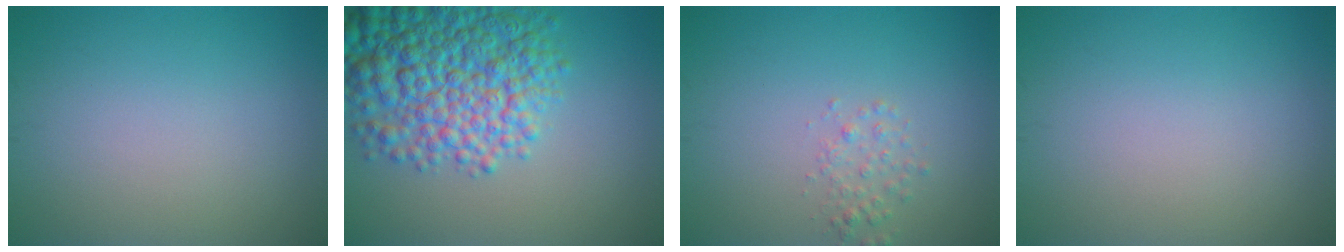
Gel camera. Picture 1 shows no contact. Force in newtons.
{"total": 10.2, "press": 10.2, "slide": 0.4}
{"total": 1.4, "press": 1.4, "slide": 0.1}
{"total": 0.0}